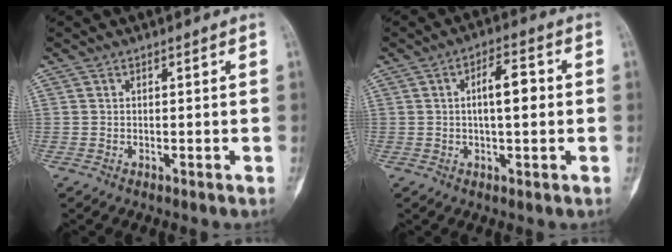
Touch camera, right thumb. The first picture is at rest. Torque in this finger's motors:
{"motor_torque": [0.10, 0.76, 0.93, -0.02, 0.26]}